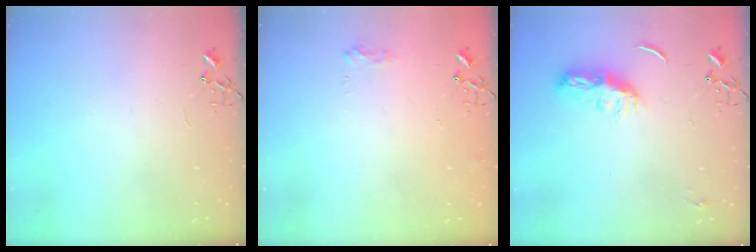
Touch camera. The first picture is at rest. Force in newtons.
{"total": 6.9, "press": 6.9, "slide": 0.9}
{"total": 9.4, "press": 9.4, "slide": 0.3}